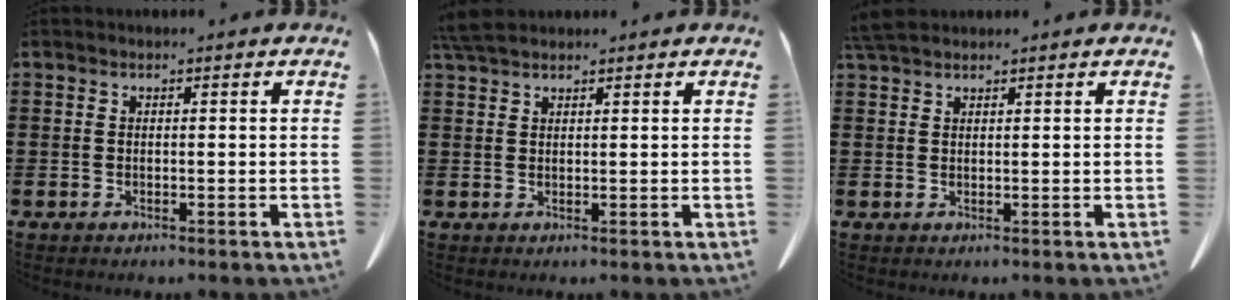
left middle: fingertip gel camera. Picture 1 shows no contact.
{"total": 3.2, "force": [2.7, 0.8, 1.6], "torque": [-0.040, 0.002, 0.052]}
{"total": 2.7, "force": [2.4, 0.6, 1.1], "torque": [-0.030, 0.001, 0.048]}